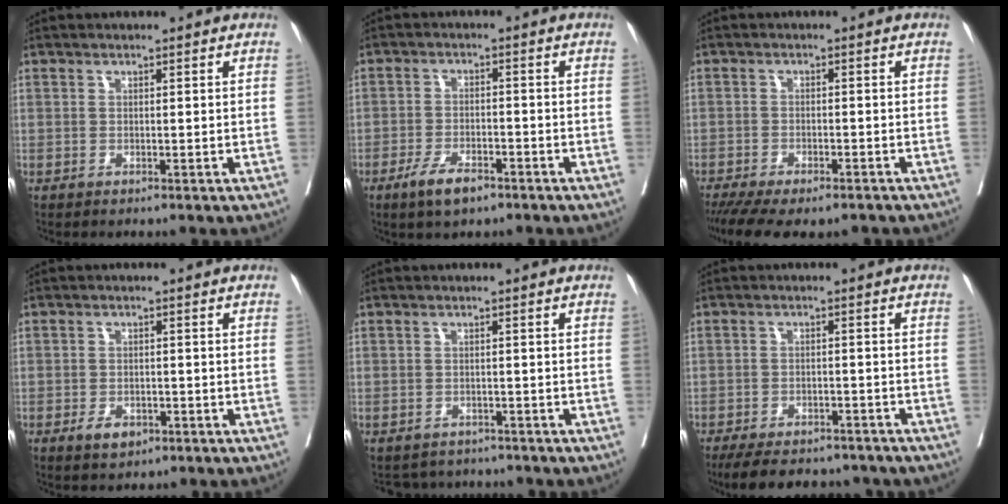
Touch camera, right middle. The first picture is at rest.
{"total": 5.1, "force": [-3.4, 1.7, 3.4], "torque": [-0.069, -0.003, -0.057]}
{"total": 12.4, "force": [-9.9, 3.9, 6.3], "torque": [-0.121, -0.017, -0.140]}
{"total": 3.0, "force": [-1.6, 1.8, 1.8], "torque": [-0.028, 0.001, -0.018]}
{"total": 4.6, "force": [-4.3, 1.7, -0.2], "torque": [0.009, 0.005, -0.055]}
{"total": 13.6, "force": [-11.8, 4.3, 5.2], "torque": [-0.094, -0.001, -0.151]}